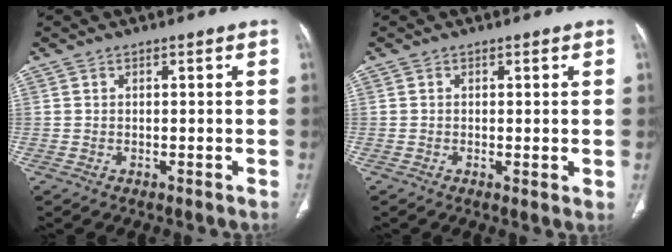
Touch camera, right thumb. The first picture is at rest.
{"total": 1.4, "force": [0.0, 0.4, 1.3], "torque": [-0.025, -0.007, -0.002]}